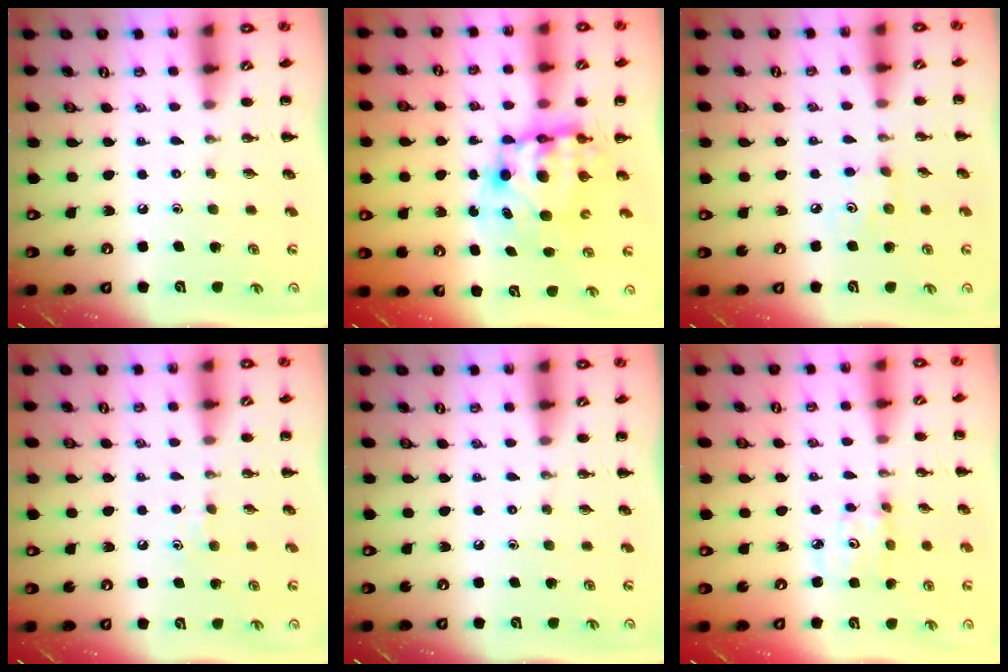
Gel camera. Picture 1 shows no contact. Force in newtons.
{"total": 9.0, "press": 8.8, "slide": 2.2}
{"total": 3.5, "press": 3.4, "slide": 0.9}
{"total": 3.6, "press": 3.3, "slide": 1.4}
{"total": 0.0}
{"total": 2.8, "press": 2.8, "slide": 0.4}